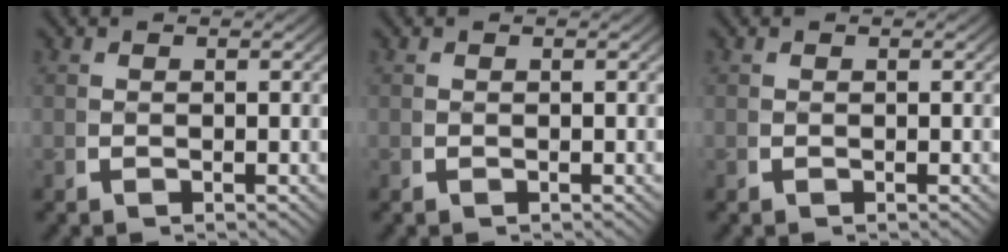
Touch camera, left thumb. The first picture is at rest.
{"total": 0.0}
{"total": 0.0}